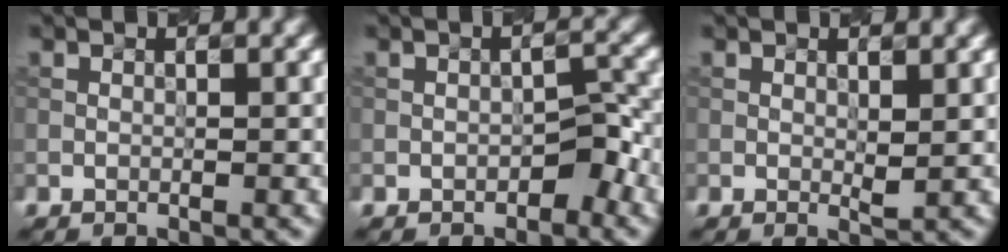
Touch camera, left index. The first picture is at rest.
{"total": 1.5, "force": [-1.2, 0.6, 0.7], "torque": [-0.008, 0.010, -0.013]}
{"total": 0.7, "force": [0.3, 0.0, 0.6], "torque": [-0.013, -0.001, 0.007]}